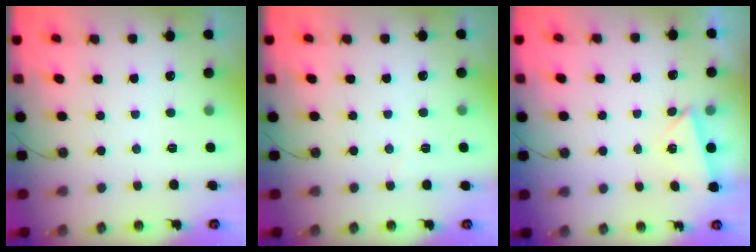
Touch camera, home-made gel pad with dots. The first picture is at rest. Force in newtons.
{"total": 3.0, "press": 3.0, "slide": 0.3}
{"total": 2.6, "press": 2.2, "slide": 1.4}